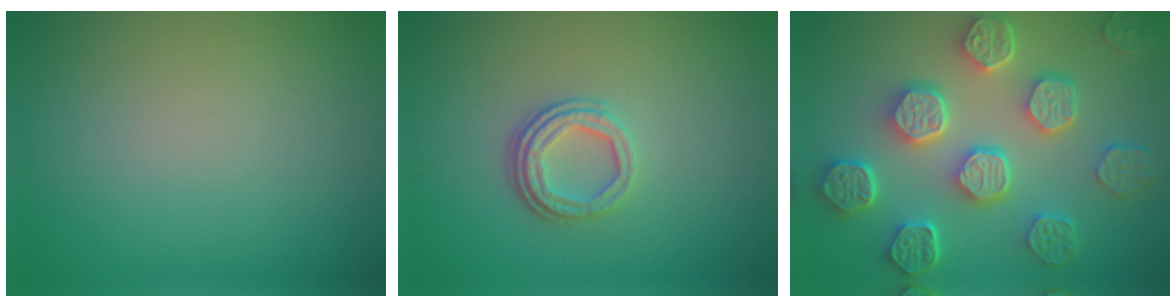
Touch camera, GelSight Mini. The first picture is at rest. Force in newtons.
{"total": 3.3, "press": 2.5, "slide": 2.2}
{"total": 8.5, "press": 6.6, "slide": 5.3}